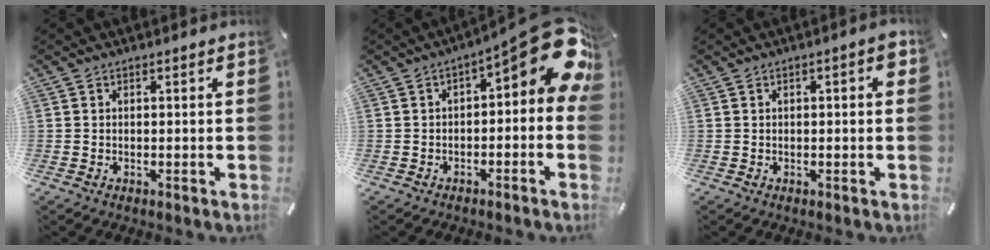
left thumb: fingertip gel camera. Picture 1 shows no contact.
{"total": 15.5, "force": [5.2, 5.9, 13.3], "torque": [-0.168, -0.037, 0.087]}
{"total": 2.7, "force": [0.1, 1.1, 2.4], "torque": [-0.035, 0.006, -0.002]}